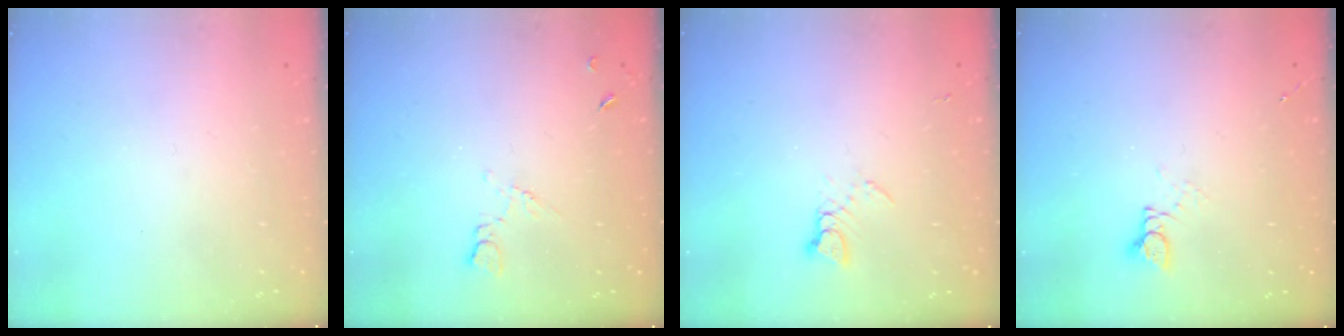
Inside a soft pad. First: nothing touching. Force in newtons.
{"total": 5.0, "press": 5.0, "slide": 0.6}
{"total": 2.5, "press": 2.5, "slide": 0.3}
{"total": 2.6, "press": 2.6, "slide": 0.3}